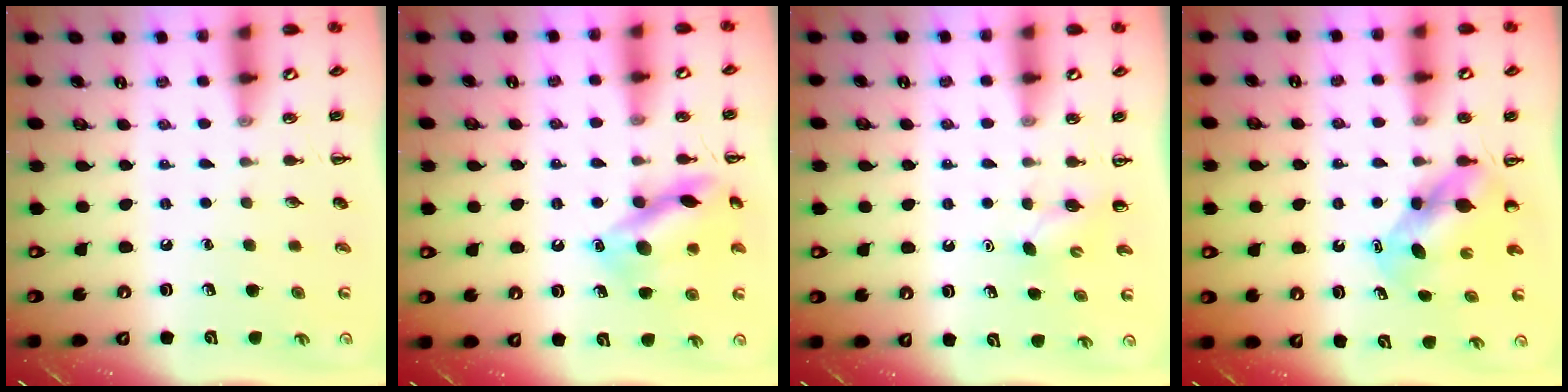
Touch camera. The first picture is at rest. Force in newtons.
{"total": 13.5, "press": 13.4, "slide": 1.6}
{"total": 2.3, "press": 2.2, "slide": 0.7}
{"total": 5.5, "press": 5.4, "slide": 0.7}